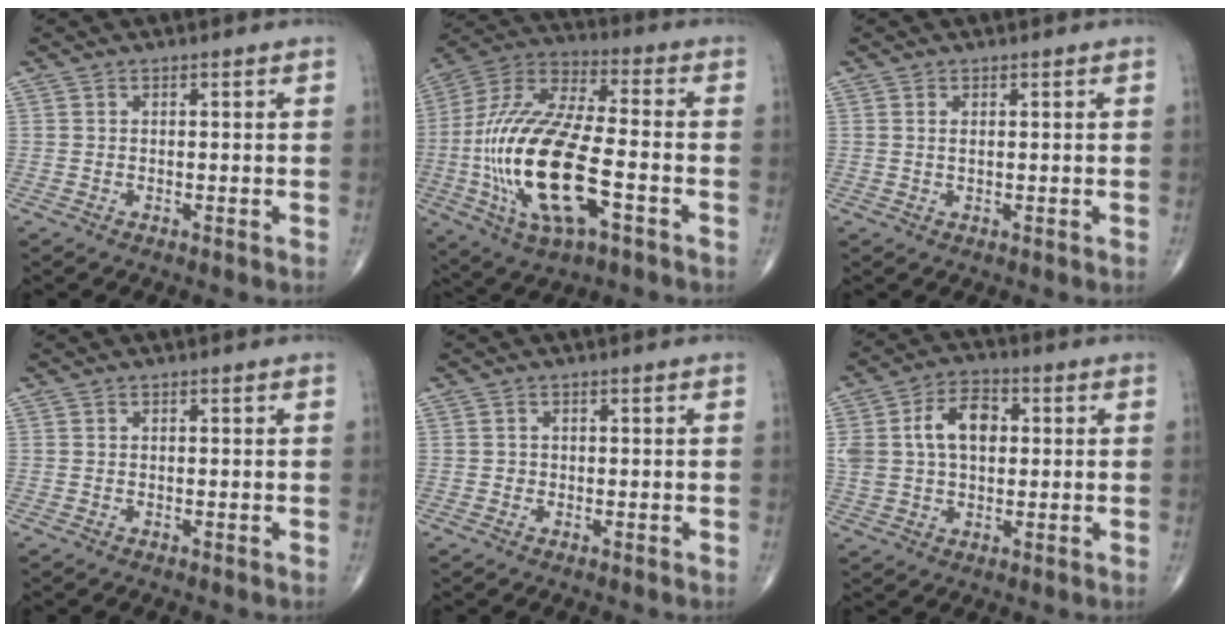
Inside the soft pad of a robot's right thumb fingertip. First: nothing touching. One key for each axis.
{"total": 24.5, "fx": -5.9, "fy": 9.7, "fz": 21.7, "tx": -0.480, "ty": 0.016, "tz": -0.095}
{"total": 0.8, "fx": 0.3, "fy": 0.2, "fz": 0.7, "tx": -0.017, "ty": 0.000, "tz": 0.007}
{"total": 0.0}
{"total": 0.5, "fx": -0.1, "fy": 0.5, "fz": 0.1, "tx": 0.002, "ty": 0.003, "tz": -0.002}
{"total": 10.8, "fx": 2.0, "fy": 6.9, "fz": 8.1, "tx": -0.139, "ty": 0.016, "tz": 0.034}